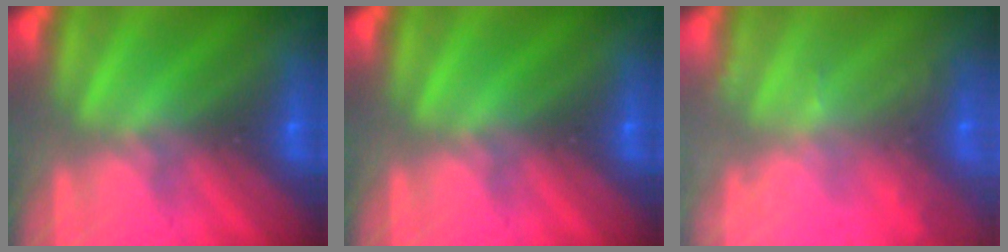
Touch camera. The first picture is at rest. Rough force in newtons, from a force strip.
{"total": 0.0}
{"total": 8.4}